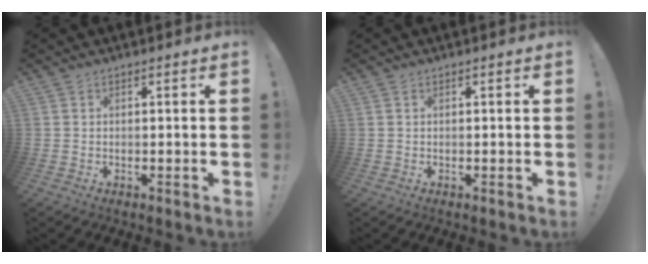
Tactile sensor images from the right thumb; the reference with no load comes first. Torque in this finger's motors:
{"motor_torque": [0.07, 0.08, 0.09, -0.14, 0.10]}